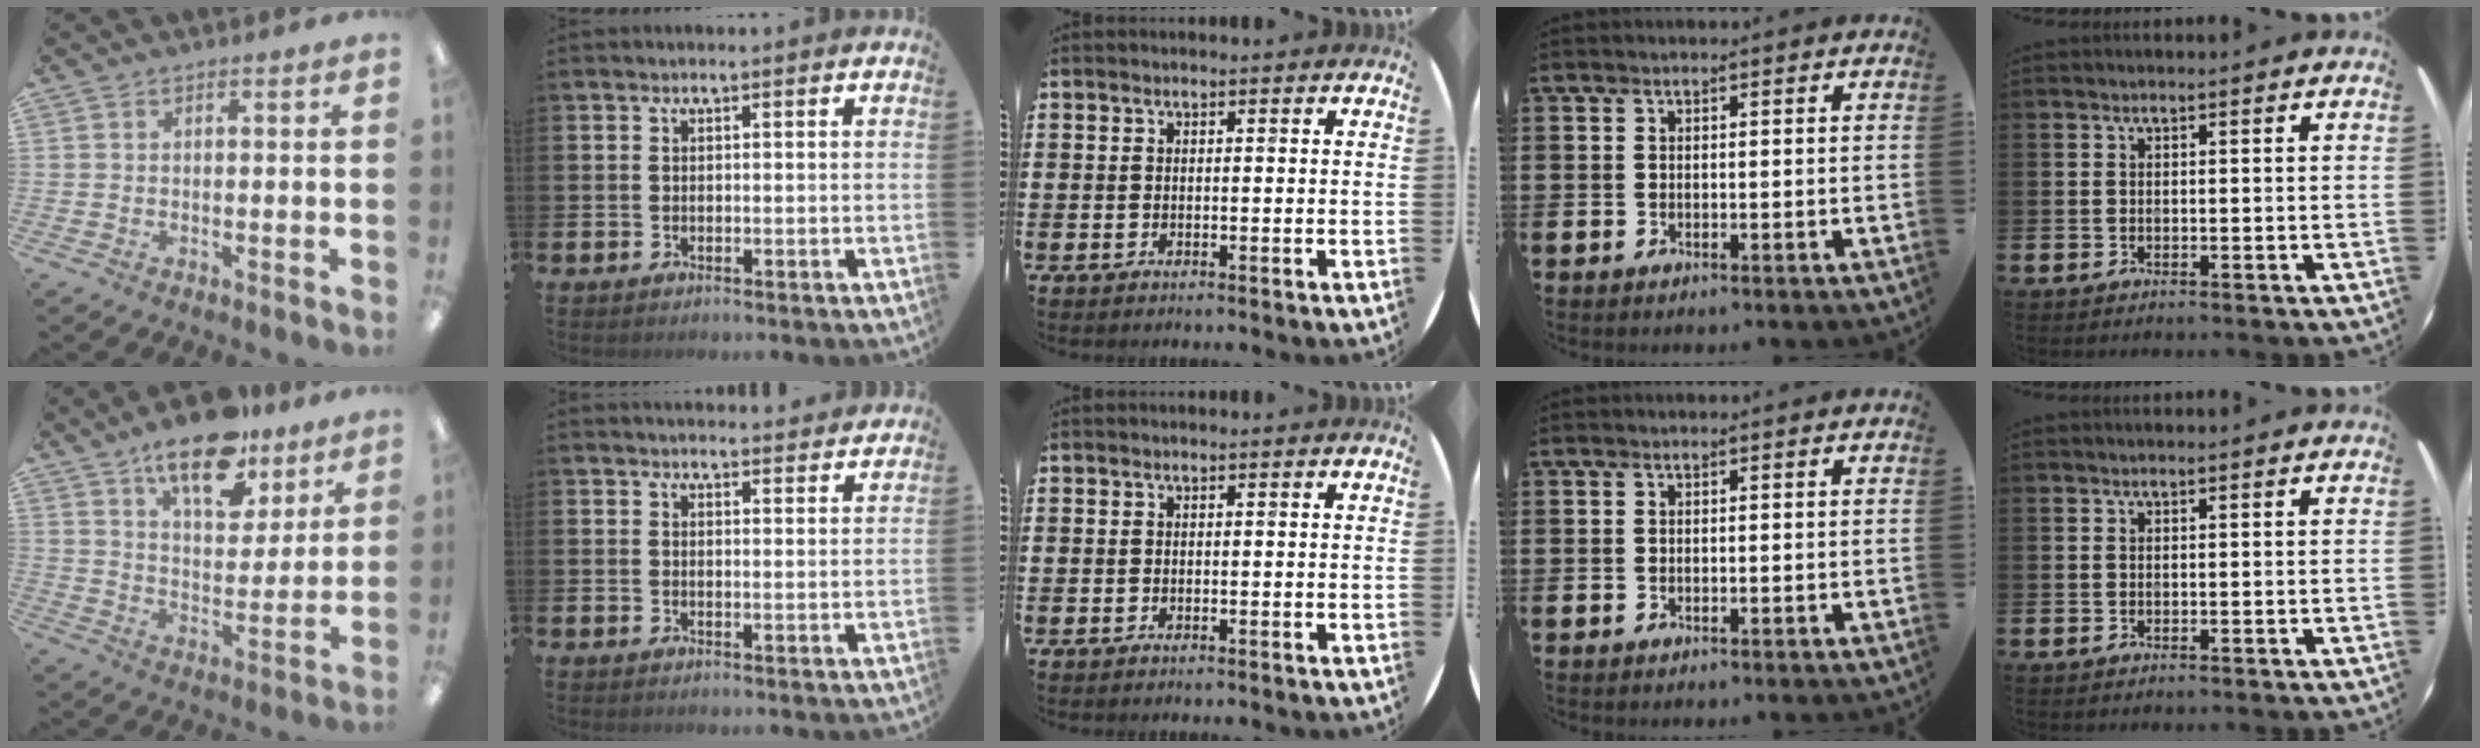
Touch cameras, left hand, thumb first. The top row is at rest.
{"thumb": {"total": 16.4, "force": [11.9, 7.1, 8.8], "torque": [-0.133, -0.064, 0.205]}, "index": {"total": 2.6, "force": [2.6, 0.3, 0.0], "torque": [0.004, -0.018, 0.045]}}